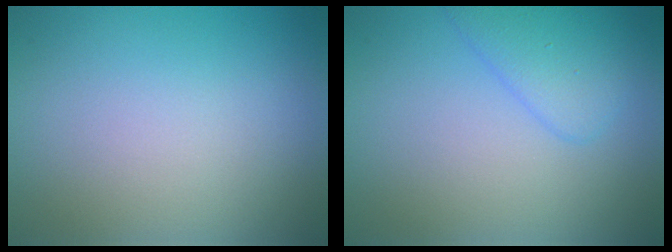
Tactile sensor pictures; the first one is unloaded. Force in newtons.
{"total": 2.9, "press": 2.9, "slide": 0.3}